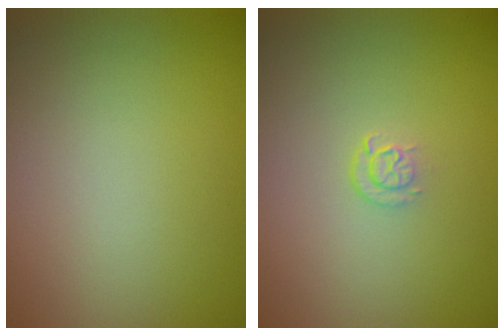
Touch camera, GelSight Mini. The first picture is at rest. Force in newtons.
{"total": 1.1, "press": 0.6, "slide": 0.9}